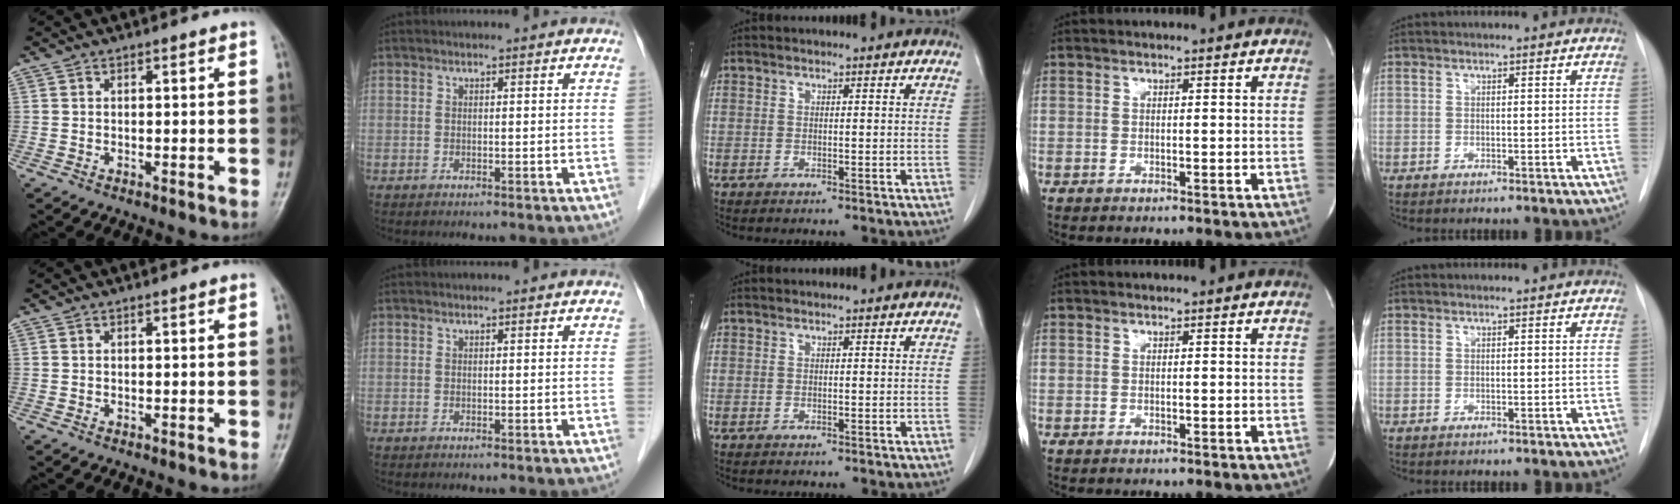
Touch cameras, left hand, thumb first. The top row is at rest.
{}